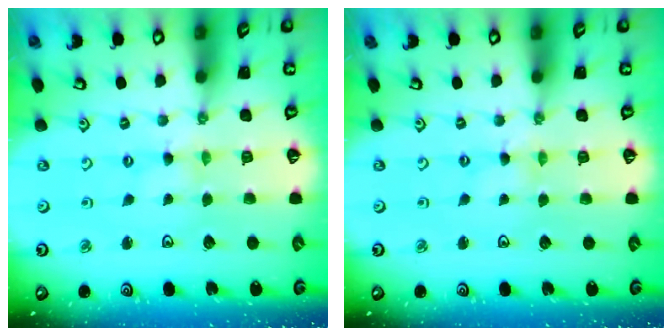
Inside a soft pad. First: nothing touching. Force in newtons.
{"total": 0.0}